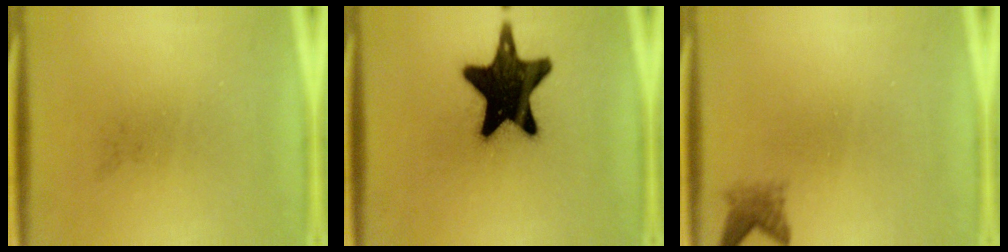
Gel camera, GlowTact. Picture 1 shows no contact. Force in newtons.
{"total": 20.1}
{"total": 2.2}